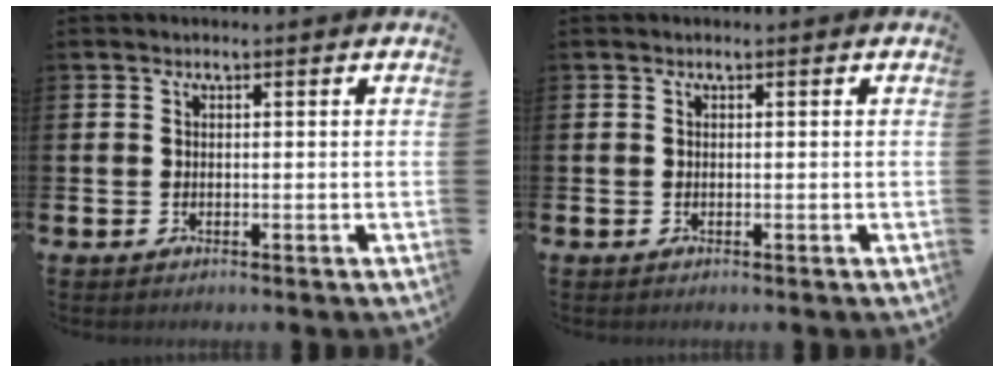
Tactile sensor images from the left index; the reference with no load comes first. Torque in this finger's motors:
{"motor_torque": [0.00, 0.00, 0.00, 0.00]}